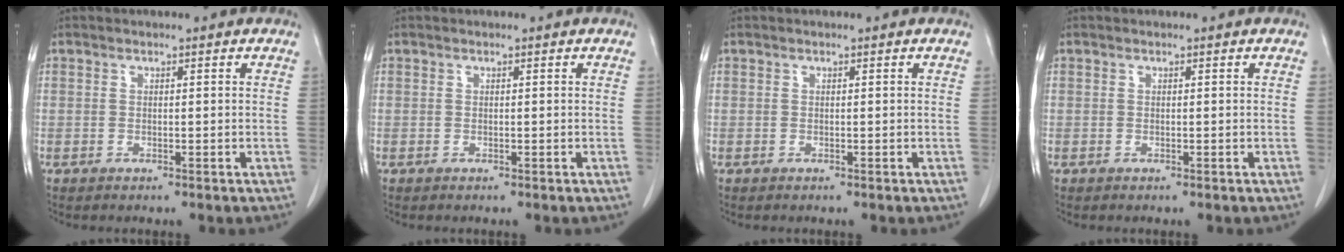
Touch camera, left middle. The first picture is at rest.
{"total": 0.0}
{"total": 0.0}
{"total": 0.0}